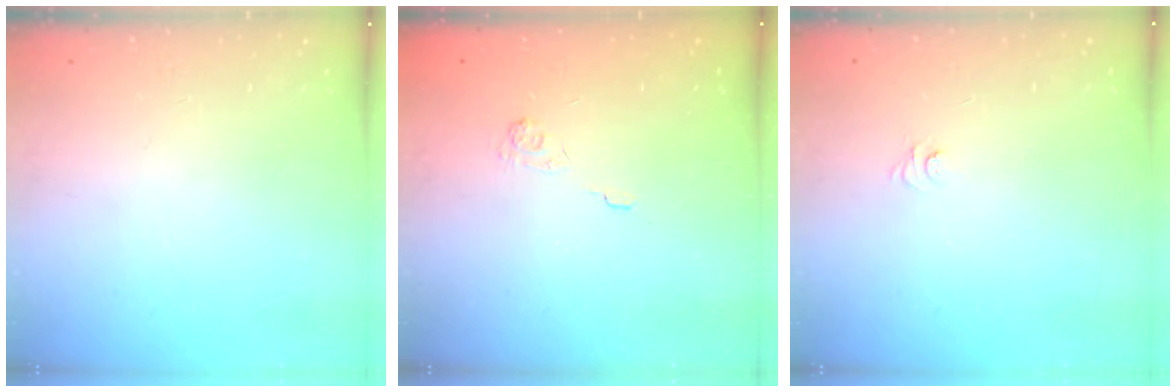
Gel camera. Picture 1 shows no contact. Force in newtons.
{"total": 2.1, "press": 1.5, "slide": 1.4}
{"total": 4.0, "press": 4.0, "slide": 0.4}